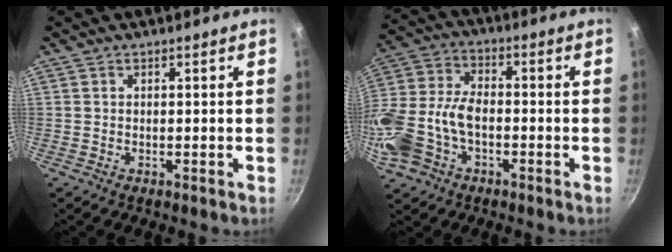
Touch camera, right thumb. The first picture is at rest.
{"total": 16.9, "force": [-4.8, 11.3, 11.5], "torque": [-0.256, 0.035, -0.100]}